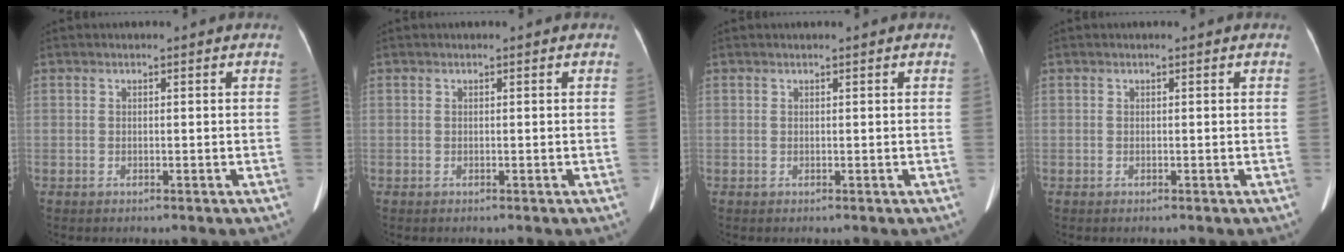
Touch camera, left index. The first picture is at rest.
{"total": 0.0}
{"total": 0.8, "force": [0.7, -0.1, 0.4], "torque": [-0.007, 0.009, 0.013]}
{"total": 0.0}